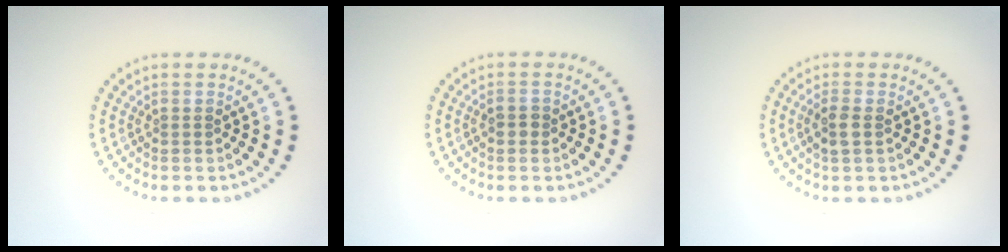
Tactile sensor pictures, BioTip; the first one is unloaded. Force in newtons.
{"total": 1.2, "press": 1.1, "slide": 0.2}
{"total": 1.6, "press": 1.5, "slide": 0.5}